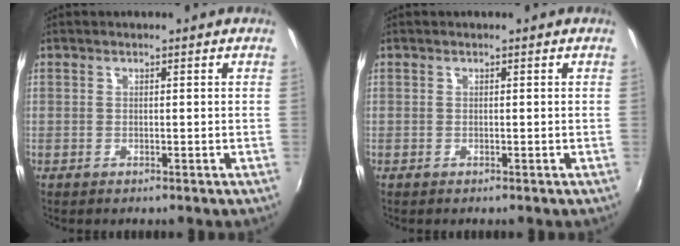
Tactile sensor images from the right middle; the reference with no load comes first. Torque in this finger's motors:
{"motor_torque": [0.05, -0.13, 0.04, 0.00]}